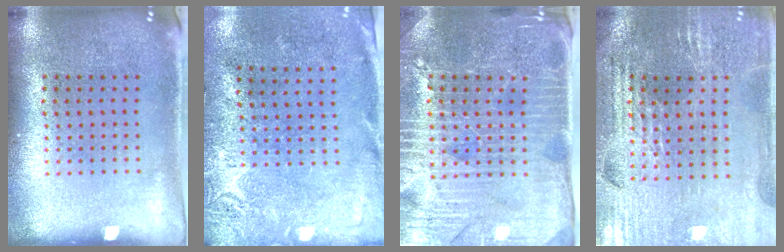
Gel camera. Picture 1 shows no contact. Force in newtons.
{"total": 2.8, "press": 2.3, "slide": 1.6}
{"total": 4.4, "press": 4.1, "slide": 1.8}
{"total": 2.8, "press": 2.8, "slide": 0.5}